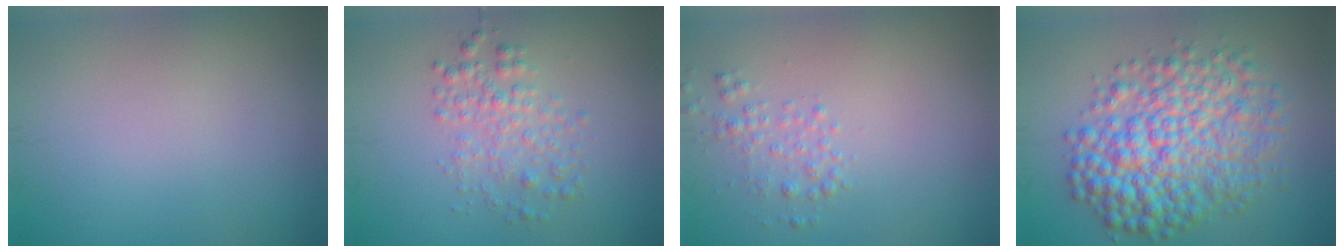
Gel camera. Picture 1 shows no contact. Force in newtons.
{"total": 2.7, "press": 2.7, "slide": 0.0}
{"total": 1.6, "press": 1.6, "slide": 0.1}
{"total": 9.0, "press": 9.0, "slide": 0.1}